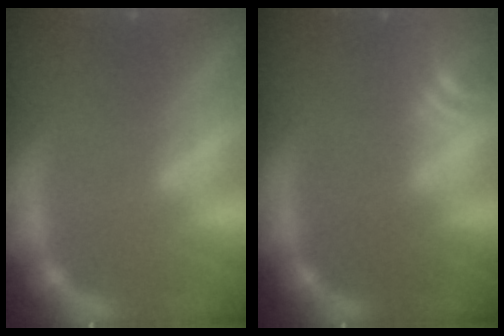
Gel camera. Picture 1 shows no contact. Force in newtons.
{"total": 3.5}